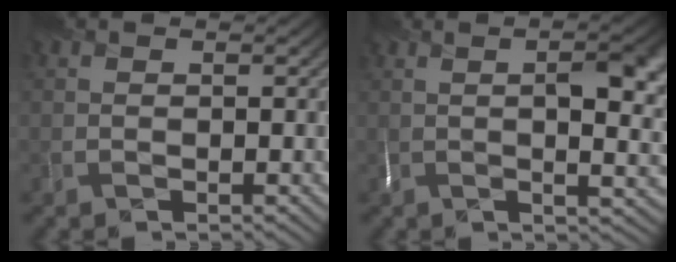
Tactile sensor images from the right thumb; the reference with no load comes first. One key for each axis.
{"total": 9.7, "fx": 1.4, "fy": 3.4, "fz": 8.9, "tx": -0.107, "ty": 0.008, "tz": 0.013}